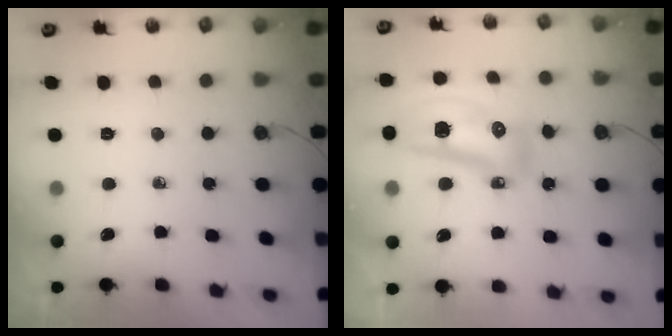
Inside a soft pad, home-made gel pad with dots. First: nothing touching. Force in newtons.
{"total": 15.1, "press": 13.9, "slide": 5.9}